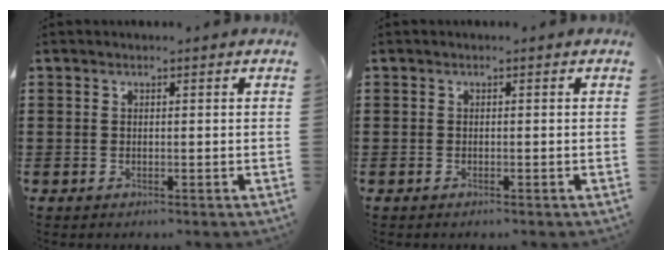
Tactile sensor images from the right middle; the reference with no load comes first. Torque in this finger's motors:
{"motor_torque": [0.07, 0.02, 0.03, 0.00]}